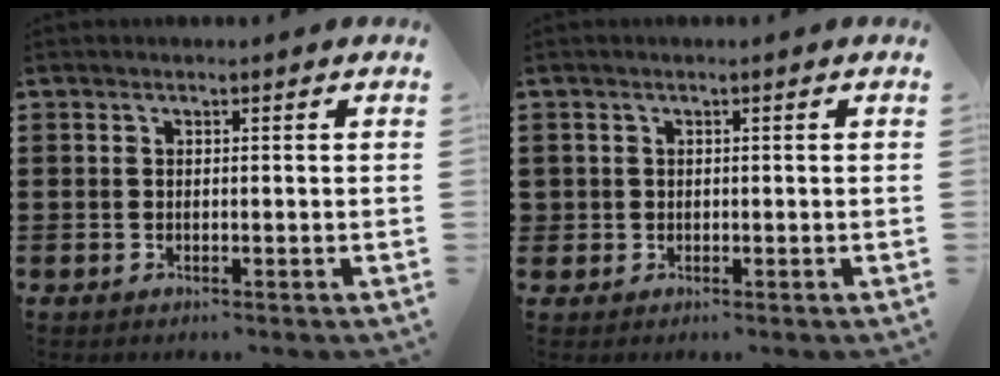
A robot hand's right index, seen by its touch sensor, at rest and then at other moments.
{"total": 0.9, "force": [0.0, 0.9, 0.0], "torque": [0.000, 0.006, -0.001]}